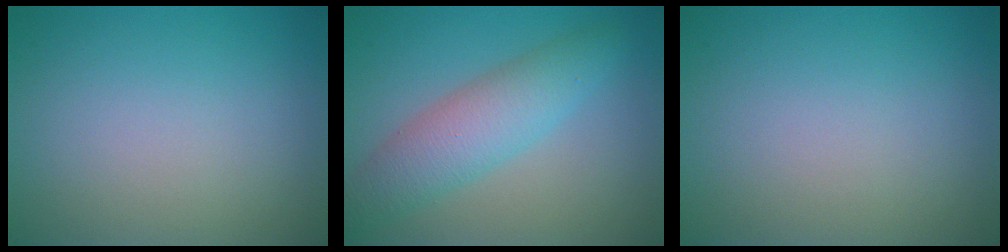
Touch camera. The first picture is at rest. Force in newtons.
{"total": 4.9, "press": 4.9, "slide": 0.1}
{"total": 0.0}